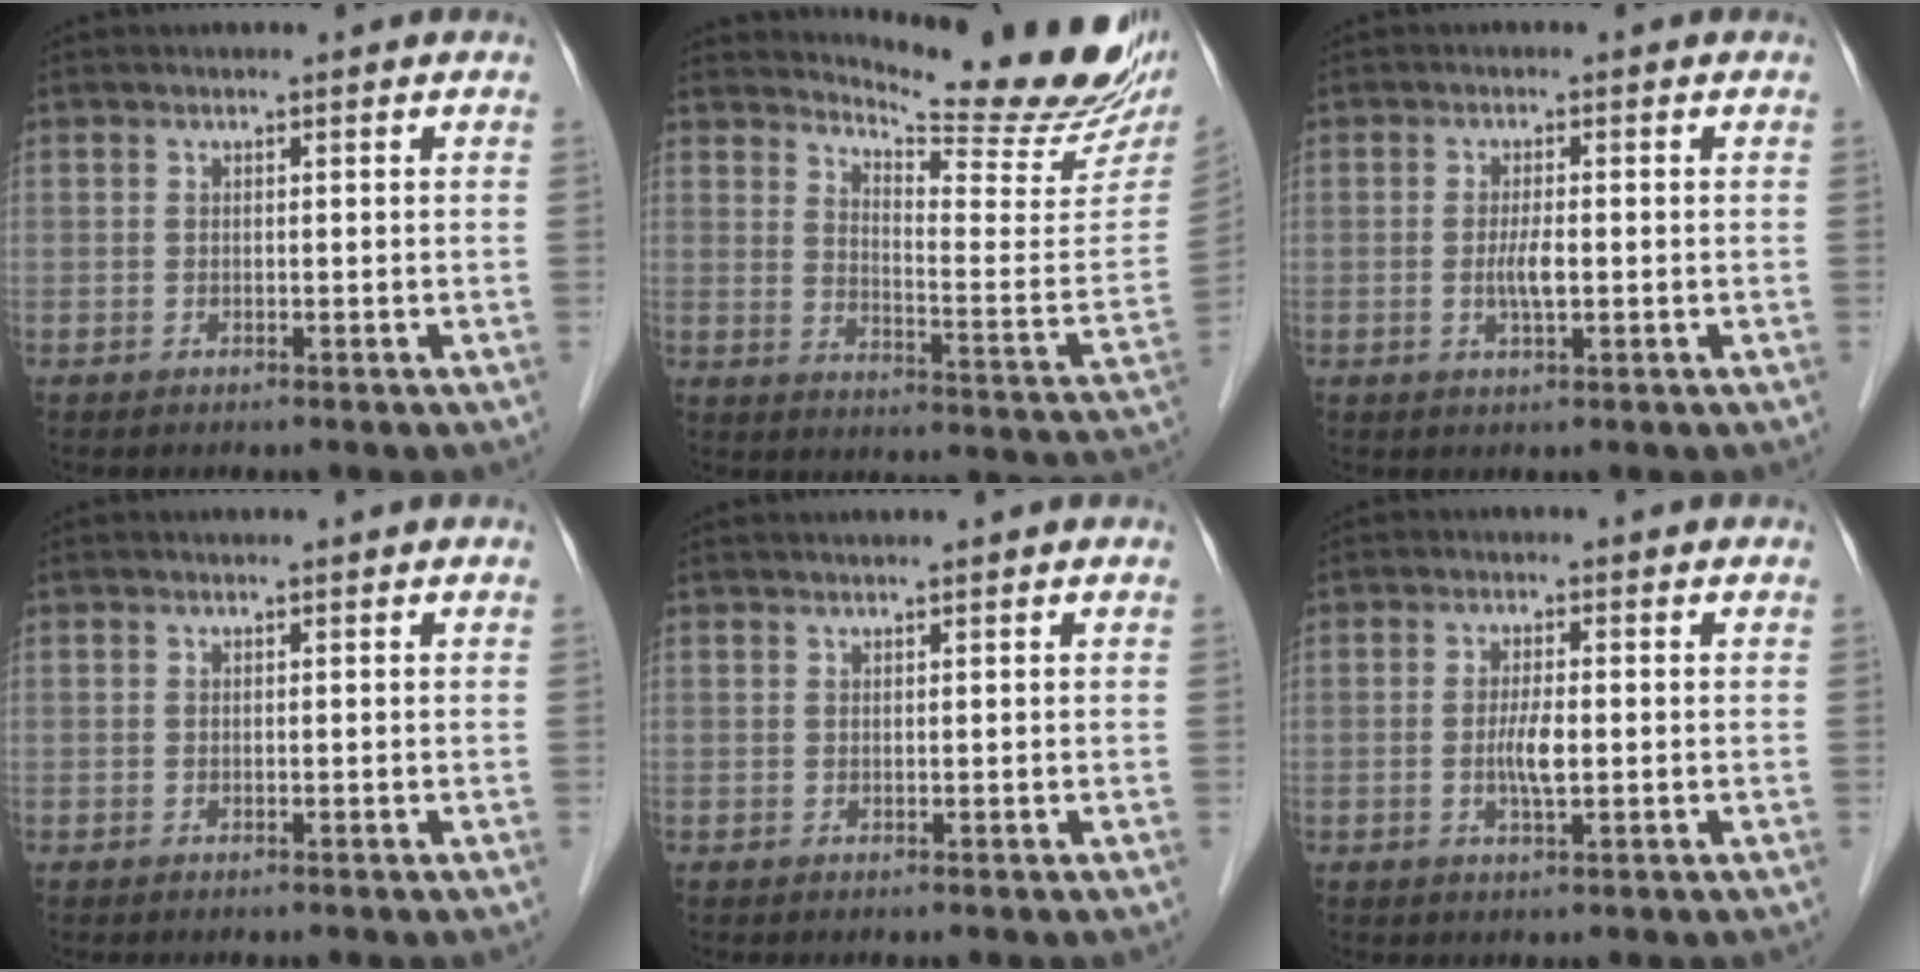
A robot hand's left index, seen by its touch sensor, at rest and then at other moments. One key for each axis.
{"total": 19.5, "fx": 18.0, "fy": 1.7, "fz": 7.5, "tx": -0.115, "ty": -0.100, "tz": 0.223}
{"total": 2.6, "fx": -0.3, "fy": 0.4, "fz": 2.6, "tx": -0.054, "ty": -0.003, "tz": -0.005}
{"total": 0.0}
{"total": 1.8, "fx": 1.6, "fy": -0.2, "fz": 0.9, "tx": -0.009, "ty": 0.022, "tz": 0.032}
{"total": 3.3, "fx": -0.4, "fy": 0.5, "fz": 3.2, "tx": -0.067, "ty": -0.003, "tz": -0.006}